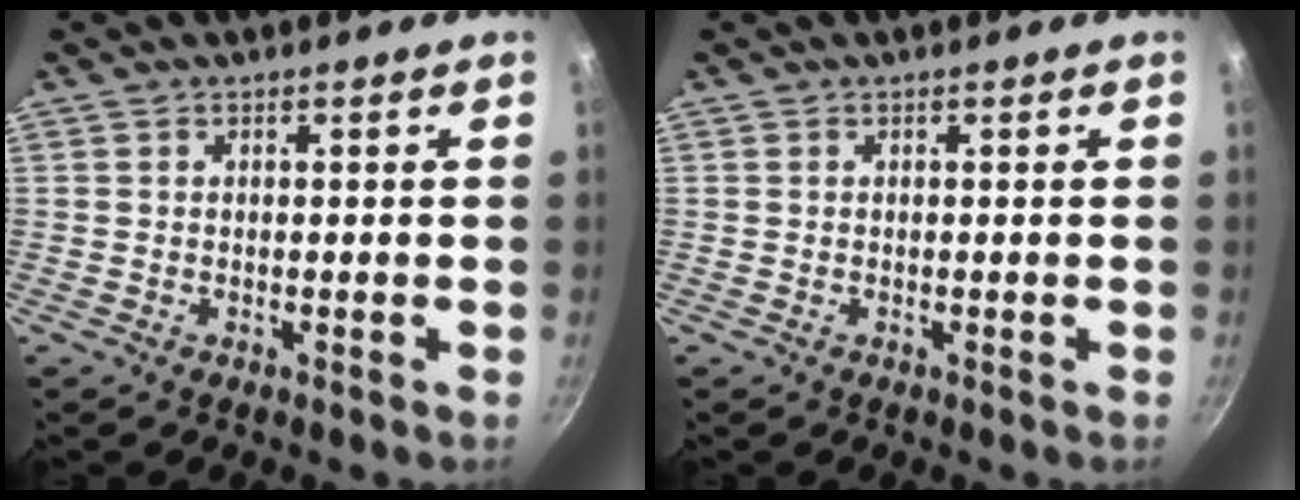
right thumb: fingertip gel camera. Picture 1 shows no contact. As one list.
[{"total": 0.0}]